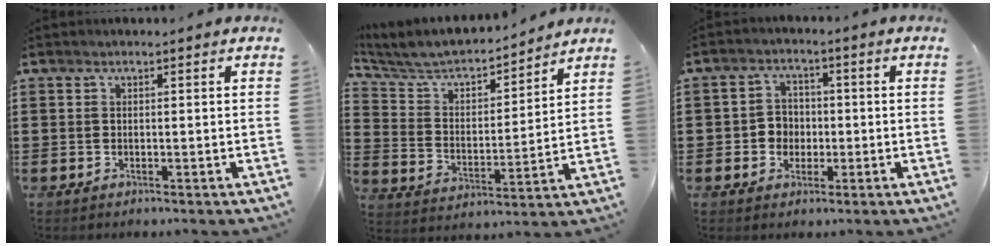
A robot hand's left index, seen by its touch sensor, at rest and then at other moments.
{"total": 5.6, "force": [5.2, 1.4, 1.6], "torque": [-0.060, -0.038, 0.083]}
{"total": 3.8, "force": [-0.8, 3.5, 1.2], "torque": [-0.036, 0.009, -0.020]}